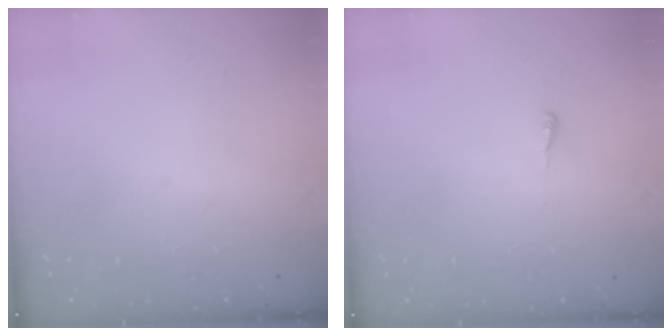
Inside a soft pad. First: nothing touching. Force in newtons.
{"total": 4.4, "press": 4.4, "slide": 0.5}